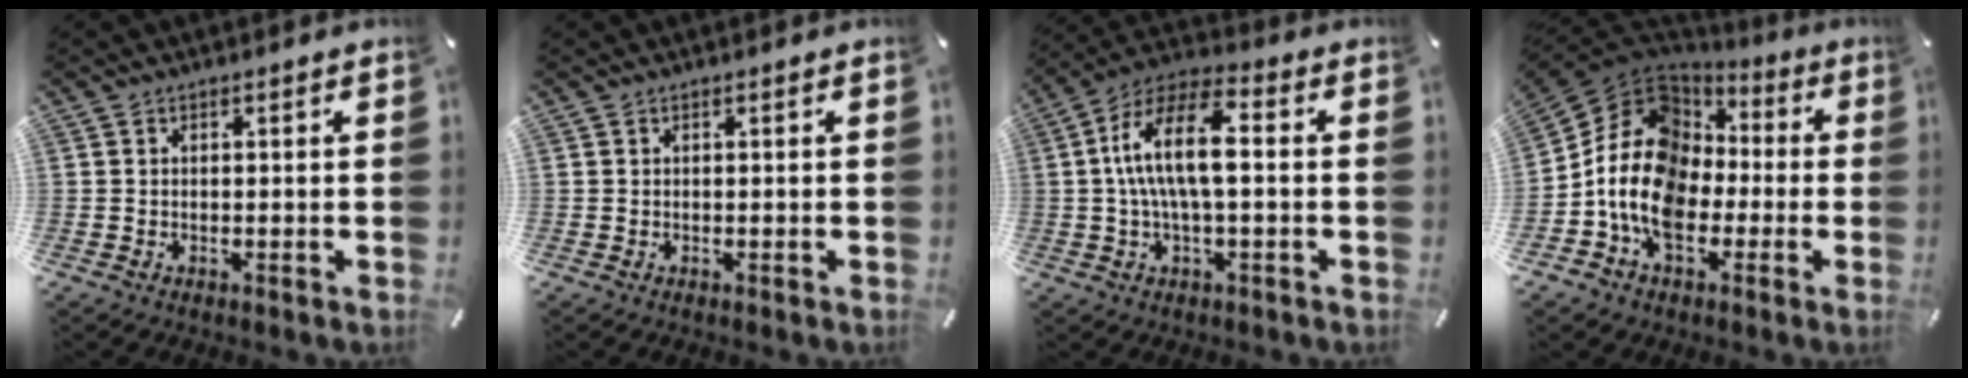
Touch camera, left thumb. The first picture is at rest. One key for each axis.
{"total": 0.0}
{"total": 12.8, "fx": 0.5, "fy": 5.5, "fz": 11.6, "tx": -0.235, "ty": 0.005, "tz": 0.007}
{"total": 16.7, "fx": -3.3, "fy": 13.4, "fz": 9.4, "tx": -0.214, "ty": 0.018, "tz": -0.063}